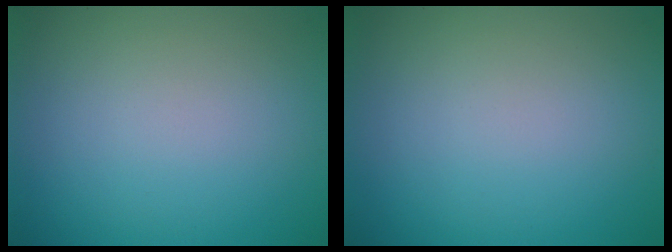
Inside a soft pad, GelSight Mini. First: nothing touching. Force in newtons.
{"total": 0.0}